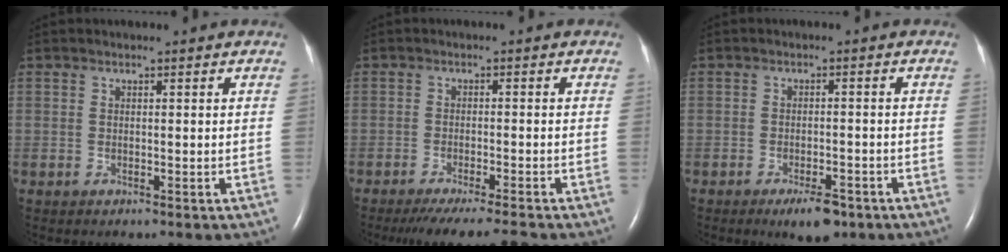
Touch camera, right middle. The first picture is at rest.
{"total": 7.7, "force": [-7.0, -0.9, 3.1], "torque": [-0.039, -0.016, -0.111]}
{"total": 4.7, "force": [-3.1, 1.6, 3.2], "torque": [-0.052, -0.003, -0.042]}